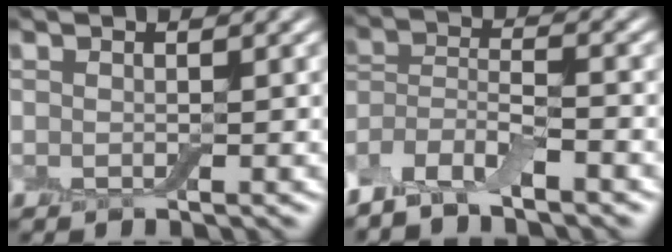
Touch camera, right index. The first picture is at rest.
{"total": 4.5, "force": [-3.8, 1.2, 2.1], "torque": [-0.044, 0.001, -0.080]}